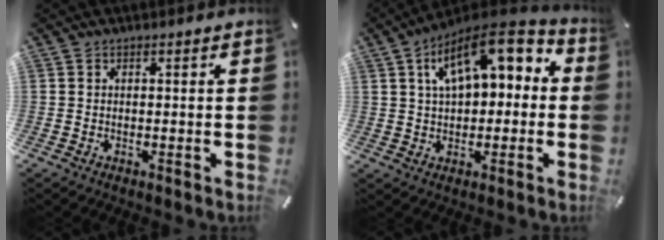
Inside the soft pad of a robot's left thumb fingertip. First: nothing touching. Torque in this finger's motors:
{"motor_torque": [2.10, 2.91, 1.49, -1.08, 0.31]}